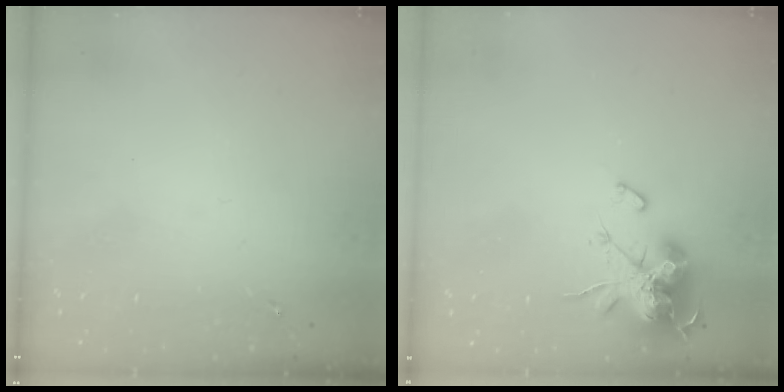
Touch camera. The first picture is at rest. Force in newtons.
{"total": 16.7, "press": 16.7, "slide": 0.1}